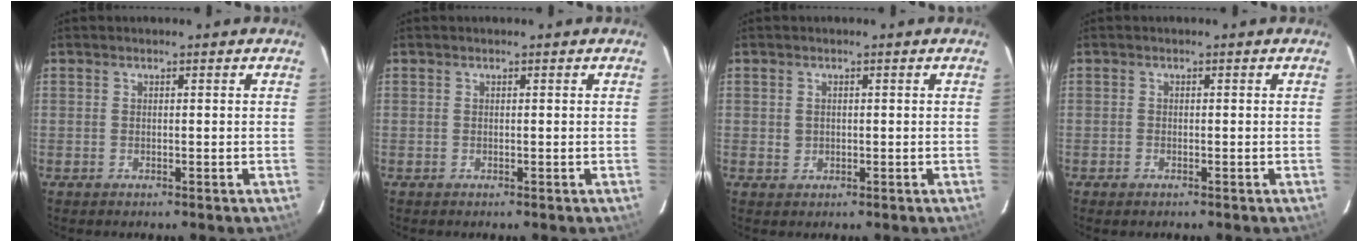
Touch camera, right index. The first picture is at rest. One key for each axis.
{"total": 0.0}
{"total": 1.4, "fx": 0.1, "fy": 1.4, "fz": 0.4, "tx": -0.004, "ty": 0.004, "tz": 0.004}
{"total": 0.9, "fx": -0.7, "fy": 0.4, "fz": 0.4, "tx": -0.006, "ty": -0.002, "tz": -0.015}